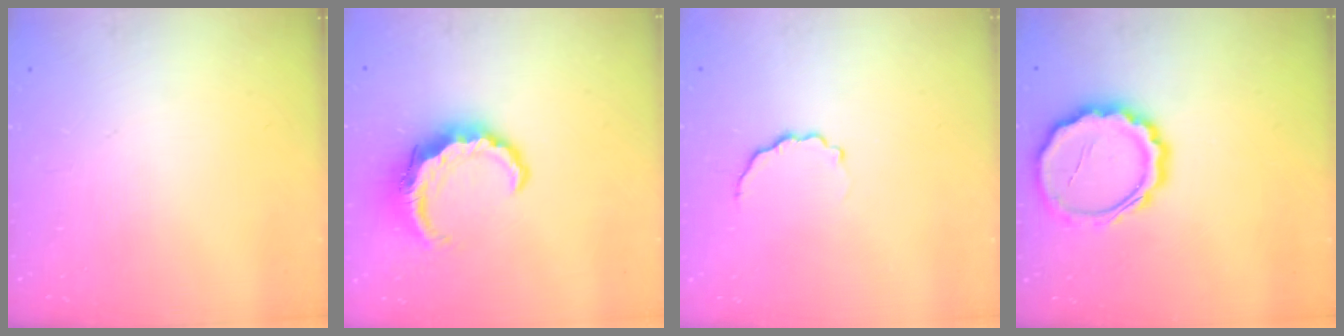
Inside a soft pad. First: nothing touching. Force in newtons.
{"total": 8.5, "press": 8.5, "slide": 0.9}
{"total": 3.7, "press": 3.5, "slide": 1.1}
{"total": 12.5, "press": 12.5, "slide": 1.1}